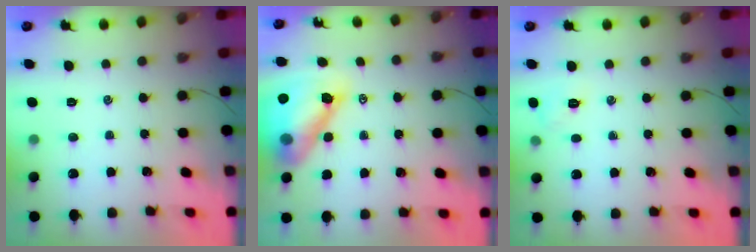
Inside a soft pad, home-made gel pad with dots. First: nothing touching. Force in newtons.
{"total": 14.8, "press": 14.1, "slide": 4.4}
{"total": 5.6, "press": 5.4, "slide": 1.5}